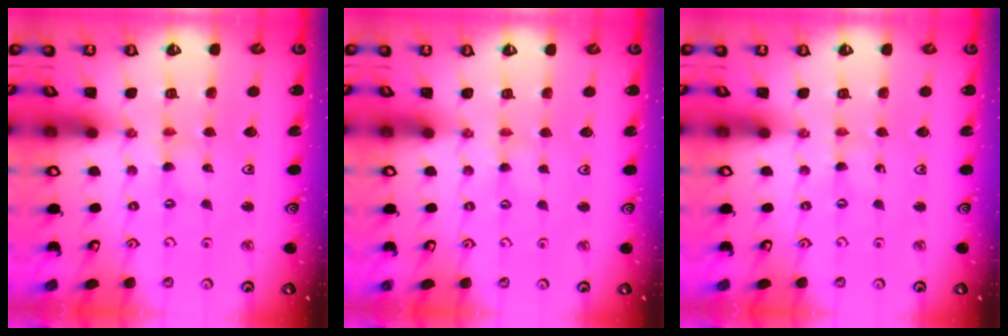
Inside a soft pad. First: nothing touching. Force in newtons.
{"total": 1.2, "press": 1.2, "slide": 0.3}
{"total": 0.0}